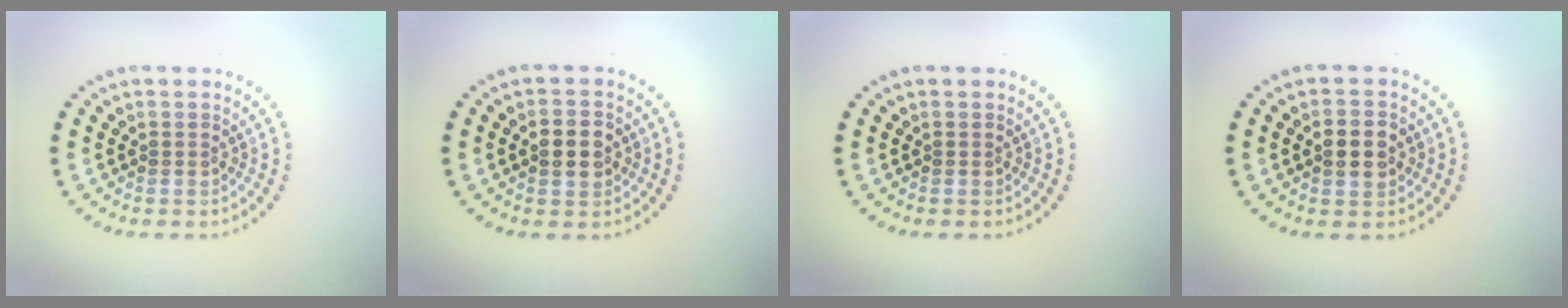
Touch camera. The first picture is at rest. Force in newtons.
{"total": 2.6, "press": 2.6, "slide": 0.2}
{"total": 0.0}
{"total": 3.0, "press": 2.9, "slide": 0.2}